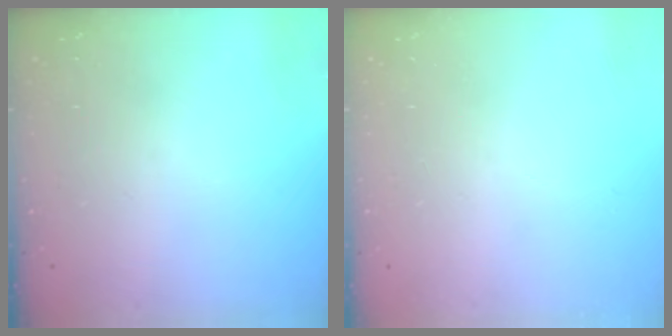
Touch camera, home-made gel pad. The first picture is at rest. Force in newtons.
{"total": 0.0}